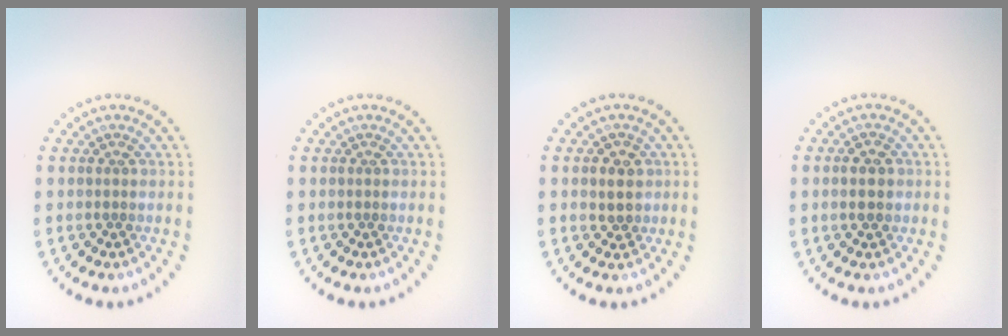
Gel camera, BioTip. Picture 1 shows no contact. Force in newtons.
{"total": 0.0}
{"total": 1.5, "press": 1.3, "slide": 0.6}
{"total": 2.4, "press": 2.4, "slide": 0.2}